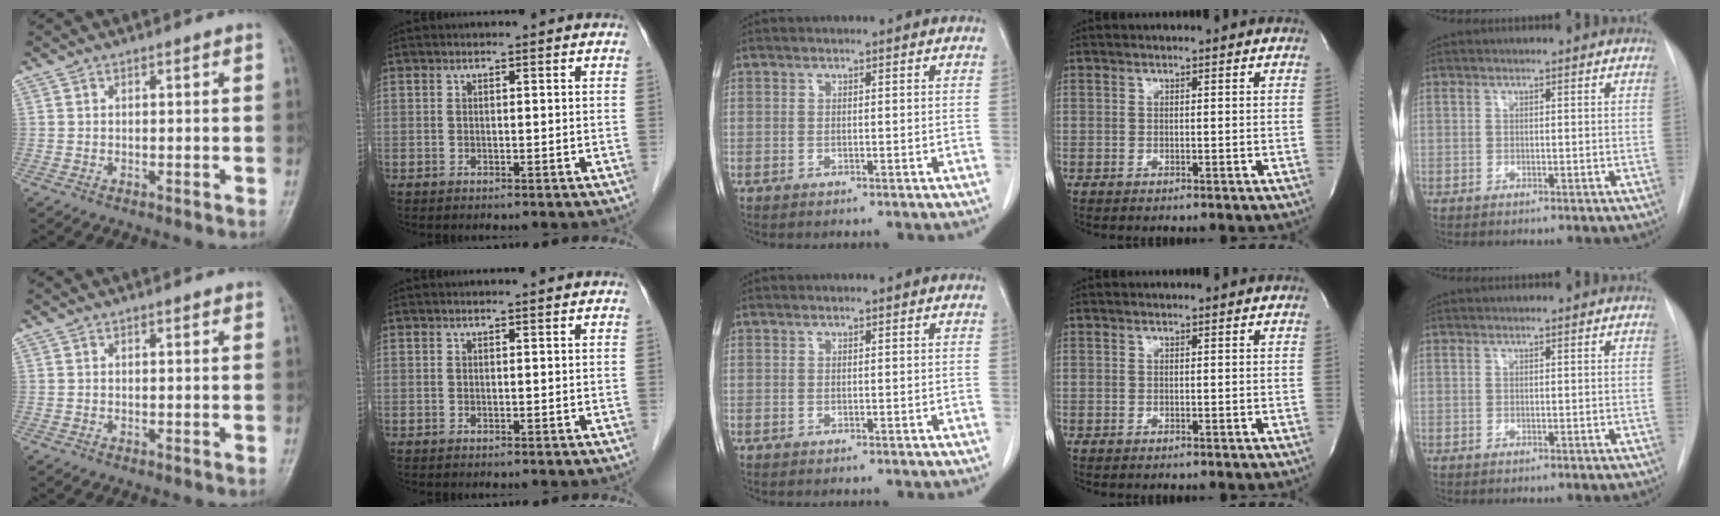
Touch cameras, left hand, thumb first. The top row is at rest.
{"thumb": {"total": 0.7, "force": [0.6, 0.2, 0.4], "torque": [-0.008, -0.003, 0.007]}, "index": {"total": 0.8, "force": [0.7, -0.1, 0.2], "torque": [-0.010, 0.002, 0.012]}}